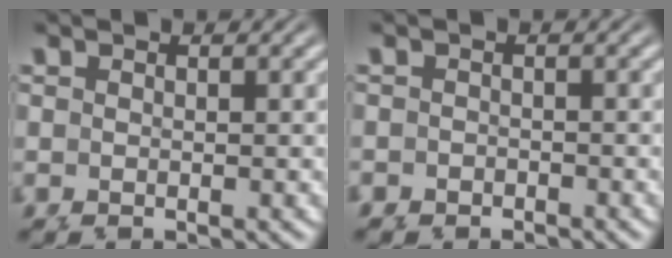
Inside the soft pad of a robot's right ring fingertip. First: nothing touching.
{"total": 1.0, "force": [-0.8, 0.1, -0.7], "torque": [0.017, -0.001, -0.013]}